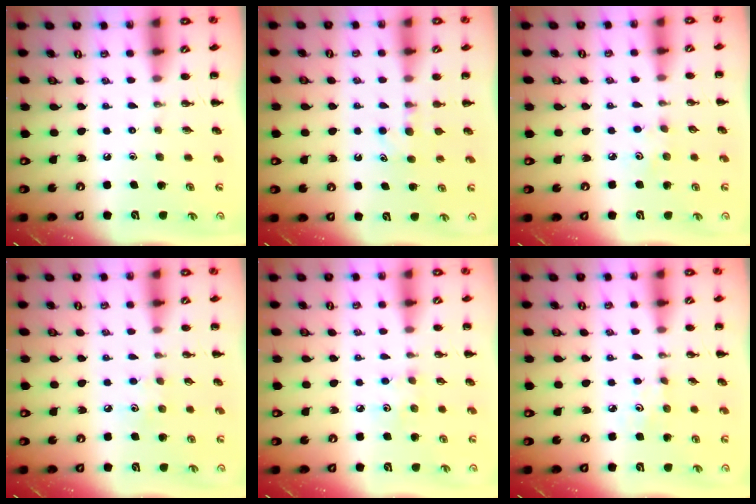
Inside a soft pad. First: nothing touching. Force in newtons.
{"total": 4.7, "press": 4.5, "slide": 1.1}
{"total": 2.9, "press": 2.8, "slide": 0.8}
{"total": 3.7, "press": 3.6, "slide": 0.9}
{"total": 3.4, "press": 3.3, "slide": 0.7}
{"total": 2.6, "press": 2.5, "slide": 0.7}